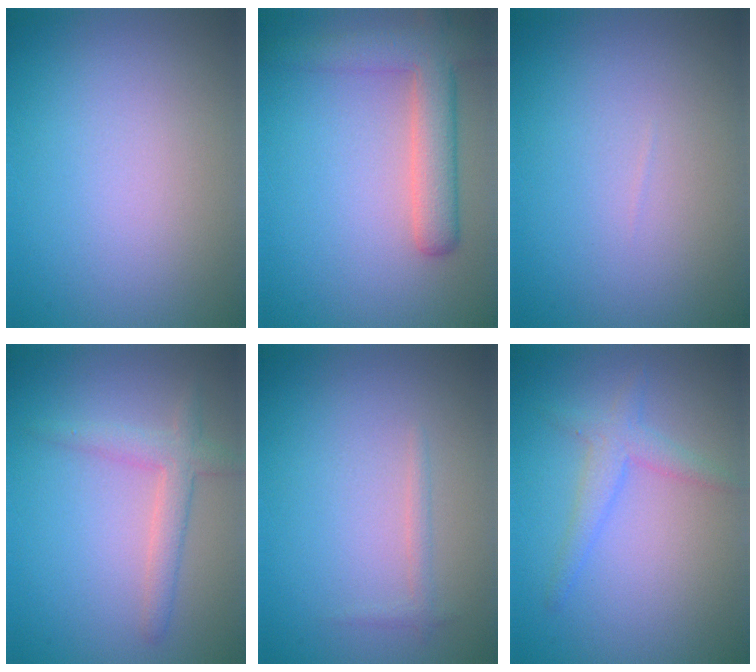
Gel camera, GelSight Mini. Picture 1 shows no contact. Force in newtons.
{"total": 5.3, "press": 5.3, "slide": 0.4}
{"total": 0.0}
{"total": 2.6, "press": 2.6, "slide": 0.1}
{"total": 0.9, "press": 0.9, "slide": 0.1}
{"total": 2.1, "press": 2.1, "slide": 0.1}